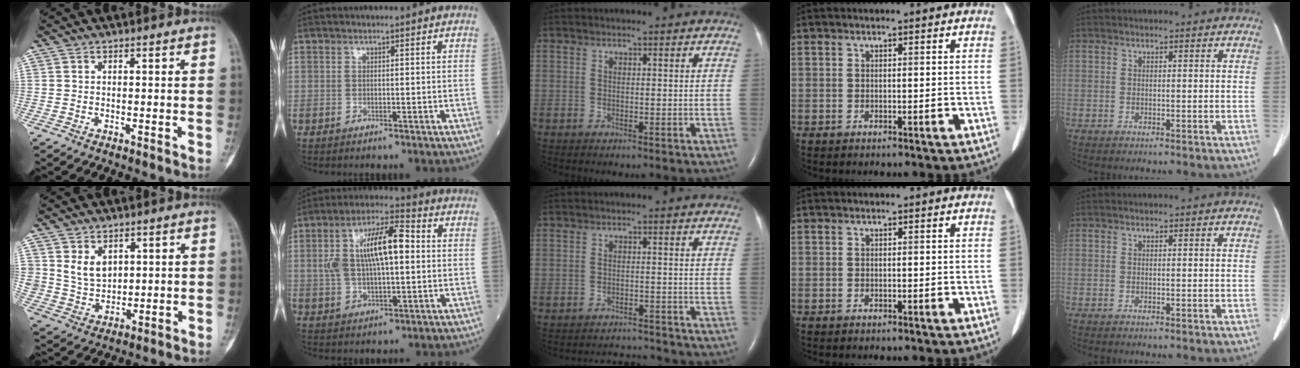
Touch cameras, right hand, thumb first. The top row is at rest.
{"thumb": {"total": 6.7, "force": [2.7, 5.0, 3.7], "torque": [-0.044, -0.023, 0.061]}, "index": {"total": 11.8, "force": [1.7, 4.0, 11.0], "torque": [-0.217, 0.030, 0.030]}, "middle": {"total": 4.0, "force": [-4.0, -0.1, -0.8], "torque": [0.005, -0.002, -0.060]}}